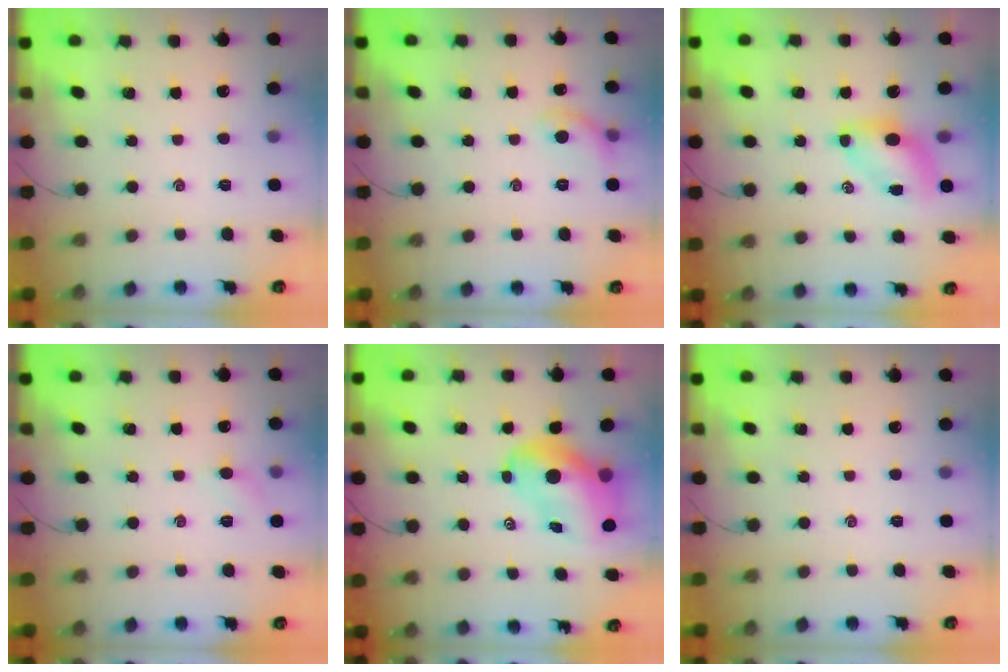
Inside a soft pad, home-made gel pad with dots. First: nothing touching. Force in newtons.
{"total": 7.0, "press": 6.9, "slide": 1.1}
{"total": 6.6, "press": 6.6, "slide": 0.9}
{"total": 4.2, "press": 4.1, "slide": 1.2}
{"total": 10.8, "press": 10.3, "slide": 3.1}
{"total": 0.0}